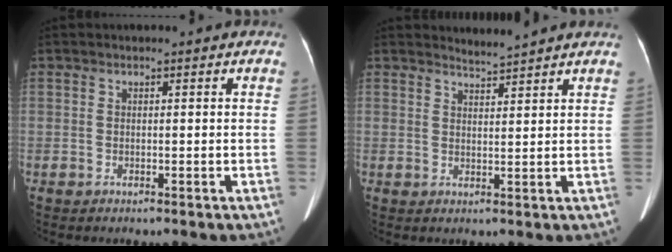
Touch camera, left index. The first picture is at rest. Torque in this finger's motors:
{"motor_torque": [0.04, -0.31, -0.01, 0.01]}